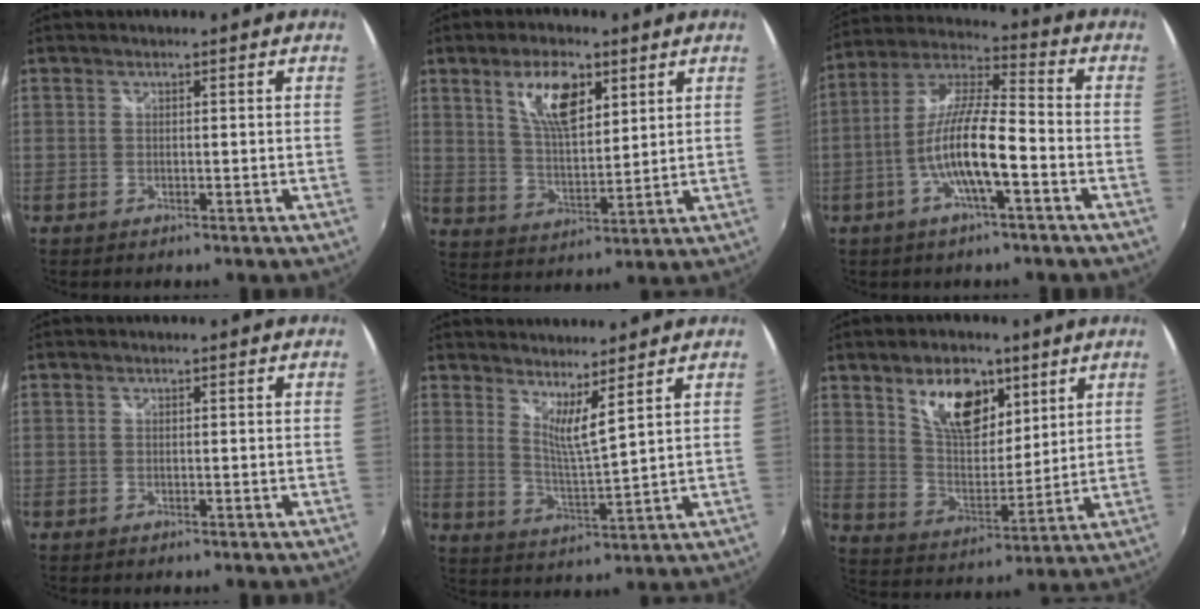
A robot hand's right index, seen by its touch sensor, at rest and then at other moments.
{"total": 10.2, "force": [5.1, 4.2, 7.8], "torque": [-0.139, 0.008, 0.098]}
{"total": 12.2, "force": [-4.3, 2.1, 11.2], "torque": [-0.224, 0.002, -0.083]}
{"total": 0.0}
{"total": 6.3, "force": [5.1, -0.3, 3.6], "torque": [-0.055, -0.013, 0.081]}
{"total": 13.1, "force": [7.4, 6.9, 8.3], "torque": [-0.134, 0.004, 0.137]}